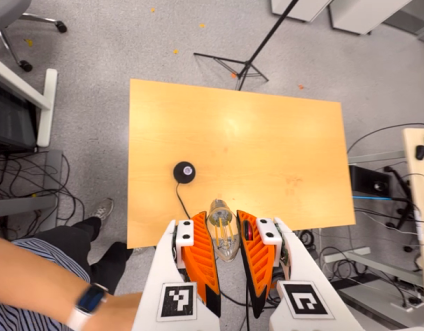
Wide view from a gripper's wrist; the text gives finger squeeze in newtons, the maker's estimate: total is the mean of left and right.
{"total": 21.5, "left": 25.8, "right": 17.1}